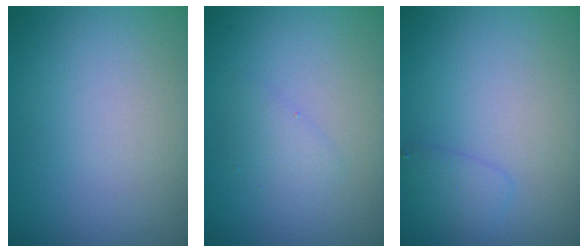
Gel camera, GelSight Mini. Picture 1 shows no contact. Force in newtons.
{"total": 1.4, "press": 1.4, "slide": 0.1}
{"total": 1.4, "press": 1.4, "slide": 0.1}